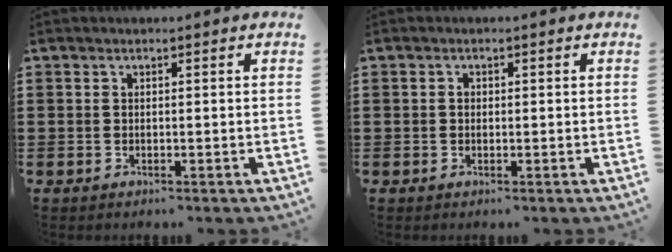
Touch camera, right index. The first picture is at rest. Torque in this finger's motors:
{"motor_torque": [0.33, 0.41, 0.10, 0.03]}